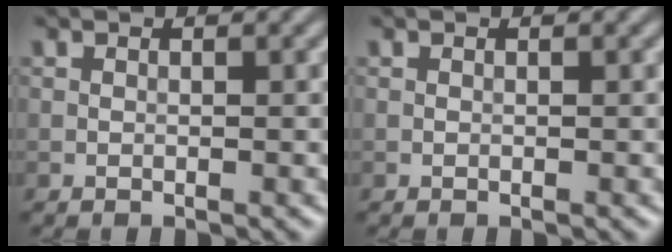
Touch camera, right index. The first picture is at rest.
{"total": 0.0}